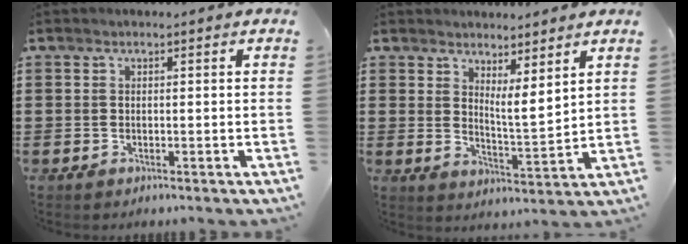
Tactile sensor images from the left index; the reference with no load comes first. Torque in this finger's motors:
{"motor_torque": [0.22, 0.11, -0.03, 0.00]}